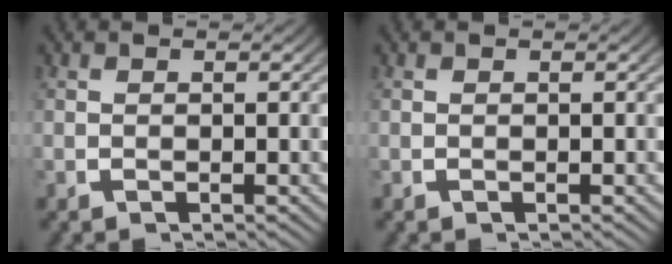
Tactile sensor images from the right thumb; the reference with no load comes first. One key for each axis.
{"total": 0.0}